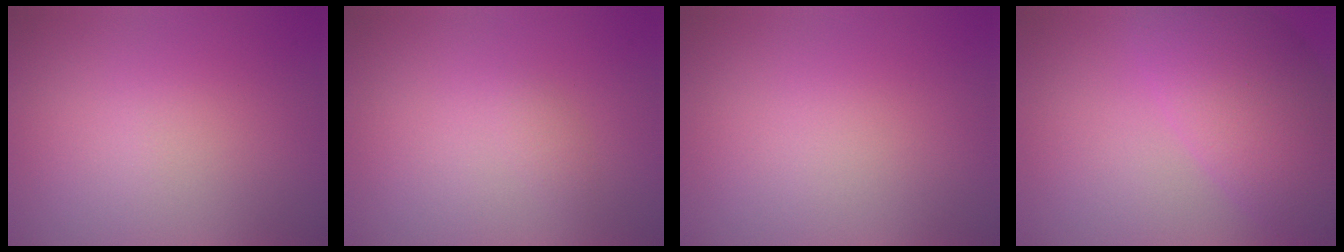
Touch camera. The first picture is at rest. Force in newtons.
{"total": 0.7, "press": 0.7, "slide": 0.1}
{"total": 0.0}
{"total": 7.4, "press": 7.4, "slide": 0.1}